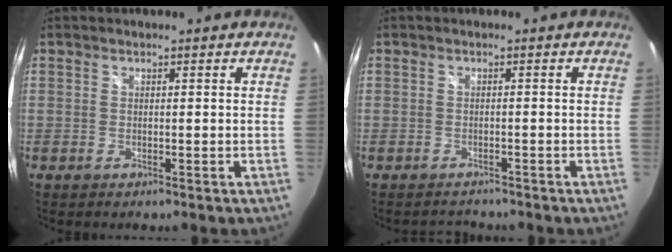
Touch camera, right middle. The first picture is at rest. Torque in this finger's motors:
{"motor_torque": [-0.77, 0.20, -0.10, -0.06]}